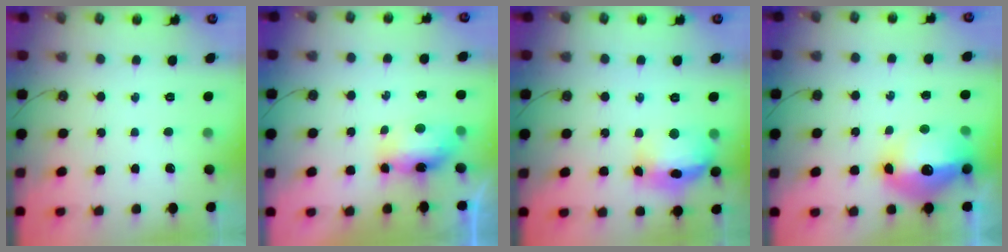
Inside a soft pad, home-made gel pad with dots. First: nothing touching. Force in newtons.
{"total": 7.1, "press": 7.1, "slide": 0.7}
{"total": 16.4, "press": 16.2, "slide": 1.9}
{"total": 17.8, "press": 17.7, "slide": 1.7}